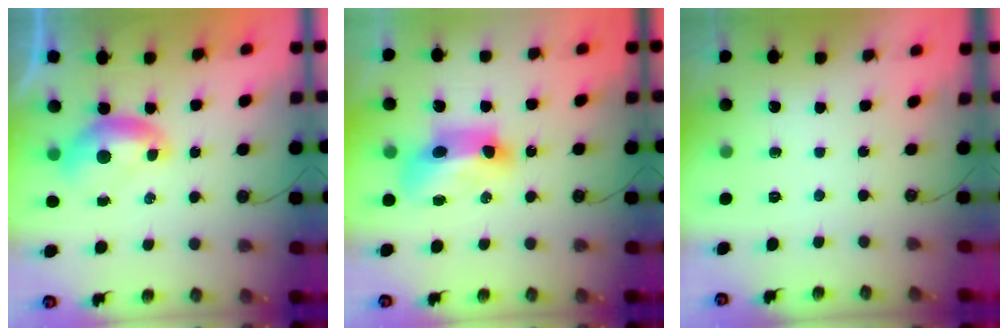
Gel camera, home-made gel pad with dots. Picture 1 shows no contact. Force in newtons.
{"total": 8.7, "press": 8.6, "slide": 0.9}
{"total": 0.0}